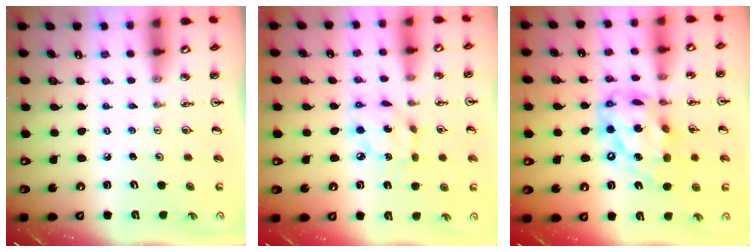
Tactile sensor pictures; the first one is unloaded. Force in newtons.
{"total": 9.5, "press": 9.5, "slide": 0.6}
{"total": 18.1, "press": 18.0, "slide": 2.0}